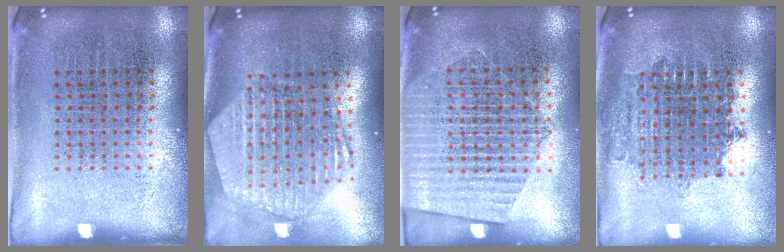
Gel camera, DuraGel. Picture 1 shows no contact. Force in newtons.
{"total": 2.6, "press": 2.1, "slide": 1.5}
{"total": 1.8, "press": 1.6, "slide": 0.8}
{"total": 1.7, "press": 1.4, "slide": 1.0}